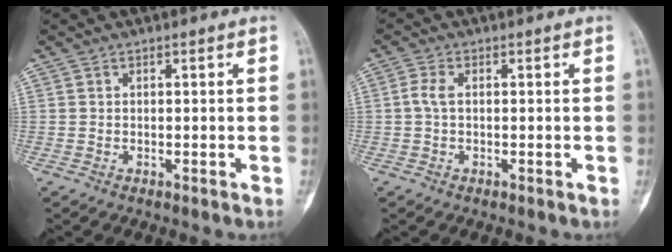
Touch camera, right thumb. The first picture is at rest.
{"total": 2.4, "force": [0.0, 1.2, 2.1], "torque": [-0.051, 0.003, -0.004]}